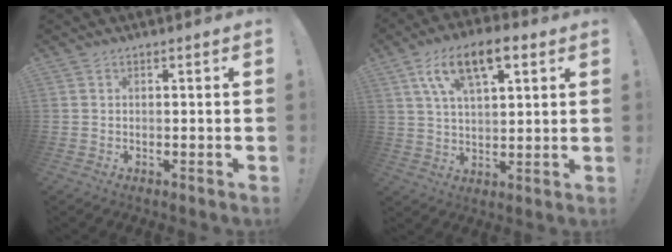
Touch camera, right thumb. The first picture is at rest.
{"total": 13.7, "force": [6.8, 6.3, 10.1], "torque": [-0.171, -0.011, 0.121]}